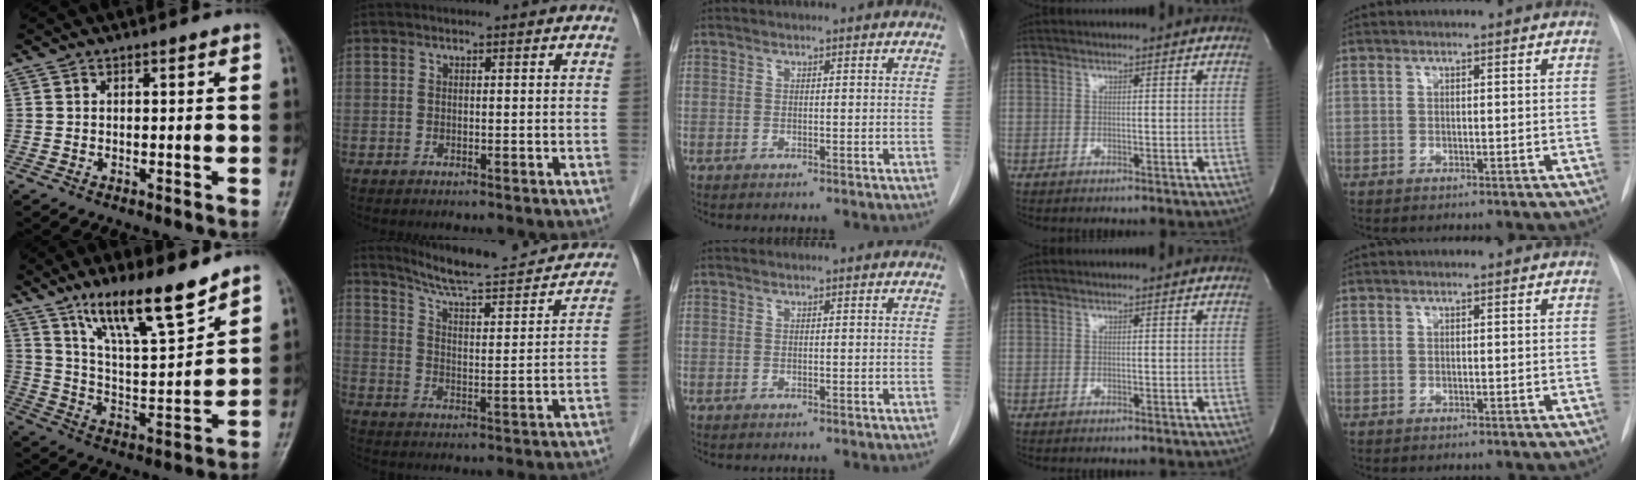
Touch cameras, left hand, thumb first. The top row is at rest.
{"thumb": {"total": 15.2, "force": [11.0, 3.3, 10.0], "torque": [-0.152, -0.069, 0.204]}, "index": {"total": 19.3, "force": [17.1, 2.4, 8.5], "torque": [-0.118, -0.021, 0.233]}}